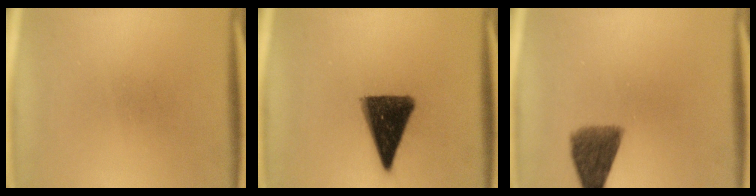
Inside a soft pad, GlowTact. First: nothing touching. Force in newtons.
{"total": 13.0}
{"total": 7.0}